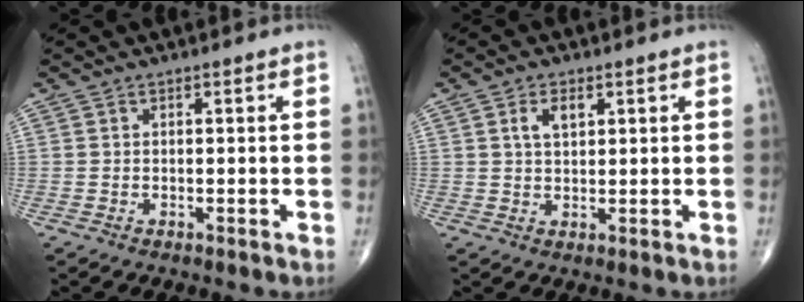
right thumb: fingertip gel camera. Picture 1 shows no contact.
{"total": 3.5, "force": [1.4, 1.8, 2.7], "torque": [-0.042, -0.002, 0.025]}